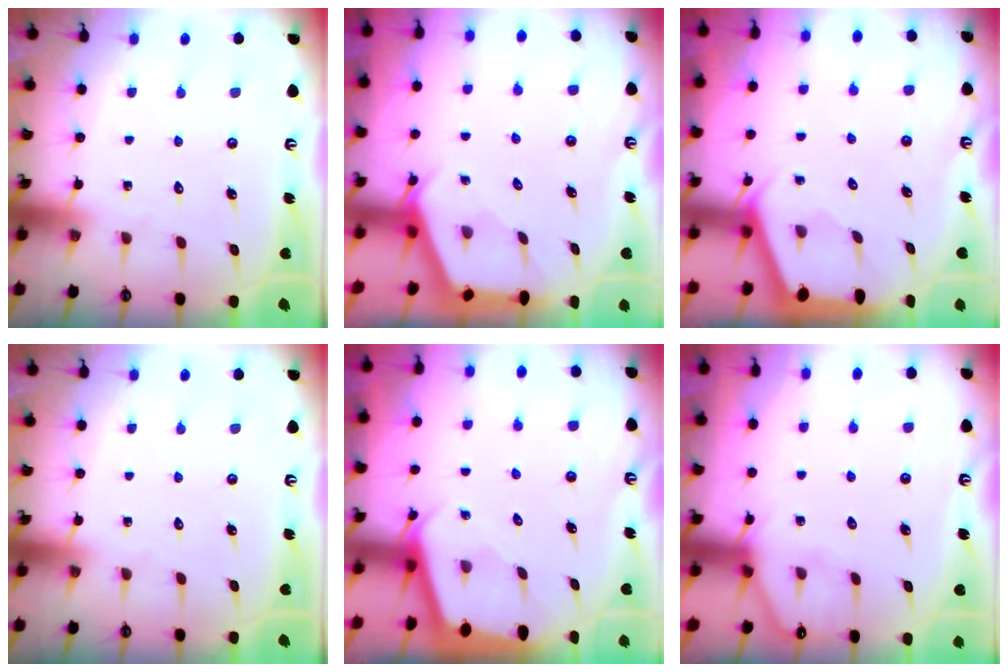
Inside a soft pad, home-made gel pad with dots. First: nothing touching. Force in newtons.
{"total": 2.5, "press": 2.5, "slide": 0.3}
{"total": 2.6, "press": 2.6, "slide": 0.1}
{"total": 0.0}
{"total": 1.8, "press": 1.7, "slide": 0.1}
{"total": 4.7, "press": 4.7, "slide": 0.6}